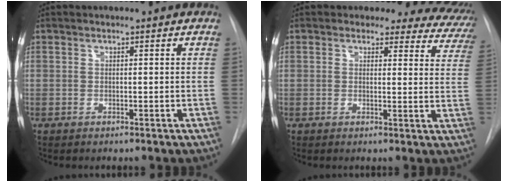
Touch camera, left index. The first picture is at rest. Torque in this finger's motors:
{"motor_torque": [1.07, -1.06, 0.03, 0.00]}